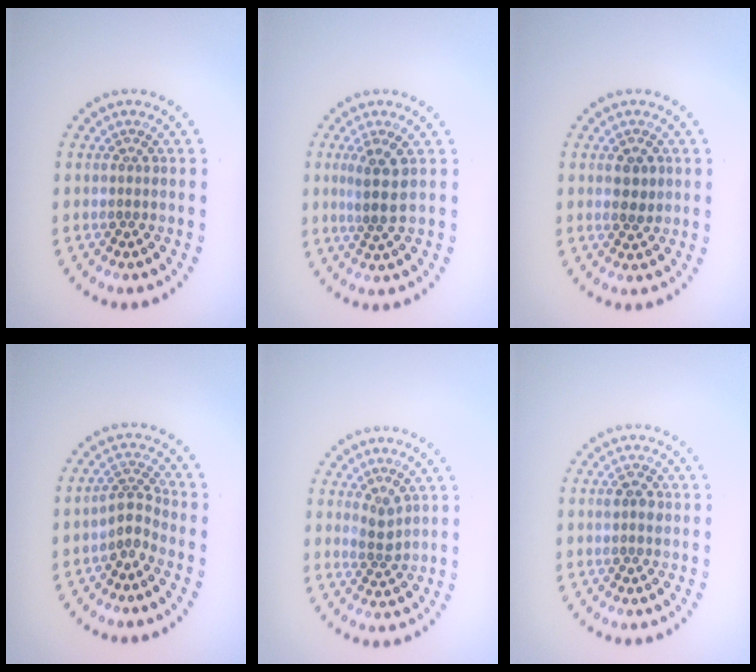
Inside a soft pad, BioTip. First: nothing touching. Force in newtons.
{"total": 2.7, "press": 2.2, "slide": 1.5}
{"total": 1.9, "press": 1.9, "slide": 0.3}
{"total": 2.2, "press": 1.4, "slide": 1.7}
{"total": 1.5, "press": 1.2, "slide": 1.0}
{"total": 1.4, "press": 1.4, "slide": 0.3}